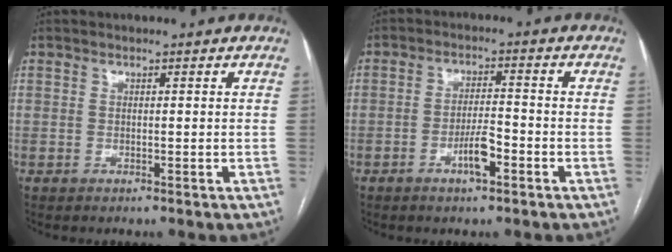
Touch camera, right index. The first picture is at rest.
{"total": 4.7, "force": [-2.3, 0.9, 4.0], "torque": [-0.075, 0.001, -0.043]}